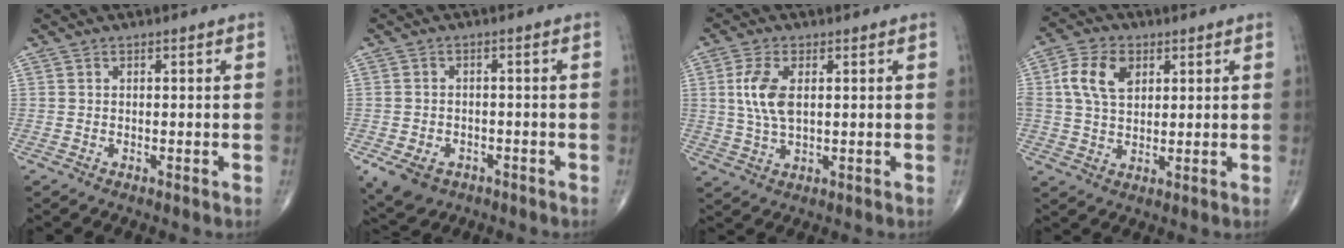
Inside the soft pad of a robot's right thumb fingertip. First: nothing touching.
{"total": 6.8, "force": [-3.5, 5.0, 3.2], "torque": [-0.052, 0.015, -0.046]}
{"total": 7.3, "force": [1.4, 3.7, 6.2], "torque": [-0.137, -0.002, 0.029]}
{"total": 8.7, "force": [2.6, 5.8, 6.0], "torque": [-0.109, 0.003, 0.046]}